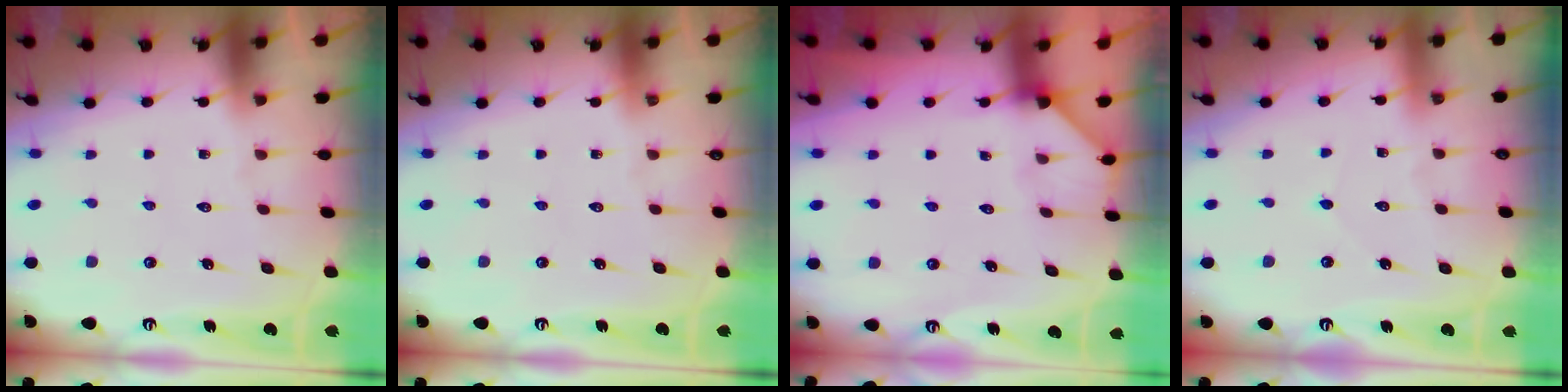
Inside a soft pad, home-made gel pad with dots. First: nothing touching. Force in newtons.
{"total": 0.0}
{"total": 2.0, "press": 2.0, "slide": 0.3}
{"total": 2.5, "press": 2.5, "slide": 0.2}